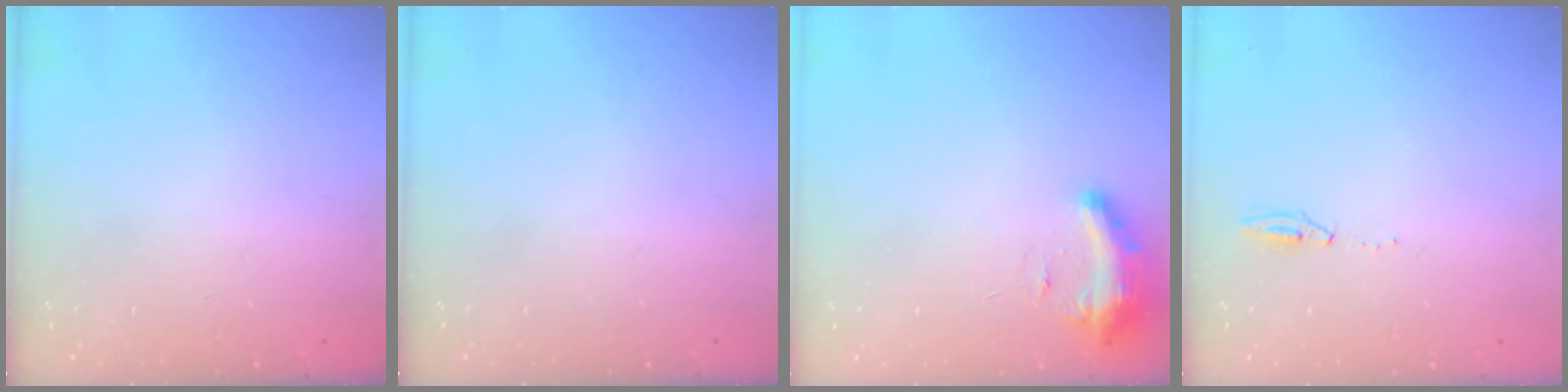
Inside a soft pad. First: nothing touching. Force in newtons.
{"total": 0.0}
{"total": 9.3, "press": 9.2, "slide": 0.9}
{"total": 15.0, "press": 4.8, "slide": 14.3}